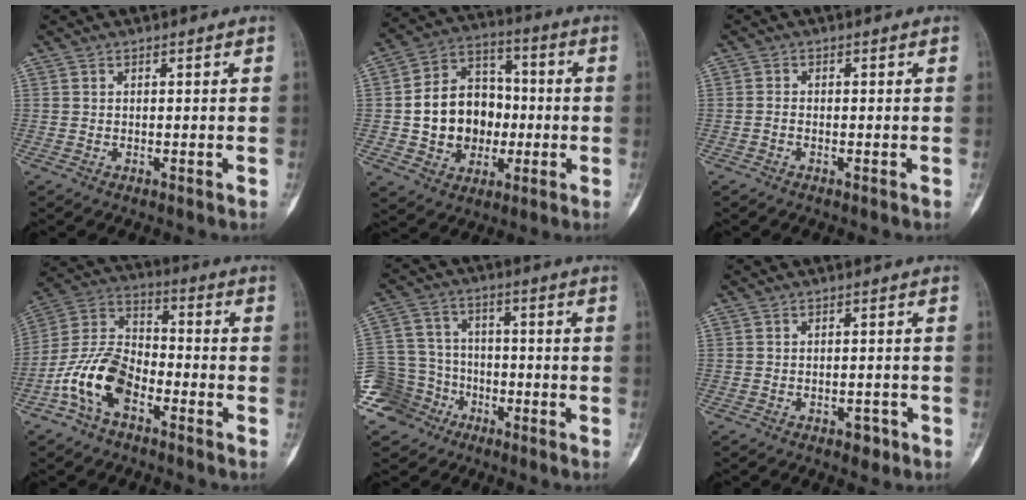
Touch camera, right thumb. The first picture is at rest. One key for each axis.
{"total": 15.1, "fx": -1.3, "fy": 12.2, "fz": 8.9, "tx": -0.105, "ty": 0.033, "tz": -0.017}
{"total": 0.5, "fx": -0.3, "fy": 0.3, "fz": 0.4, "tx": -0.006, "ty": 0.001, "tz": -0.008}
{"total": 13.0, "fx": -6.0, "fy": 7.3, "fz": 9.0, "tx": -0.176, "ty": 0.049, "tz": -0.123}
{"total": 11.6, "fx": -6.5, "fy": 9.5, "fz": 1.9, "tx": -0.029, "ty": 0.052, "tz": -0.118}
{"total": 2.4, "fx": -1.3, "fy": 1.4, "fz": 1.4, "tx": -0.011, "ty": 0.008, "tz": -0.014}